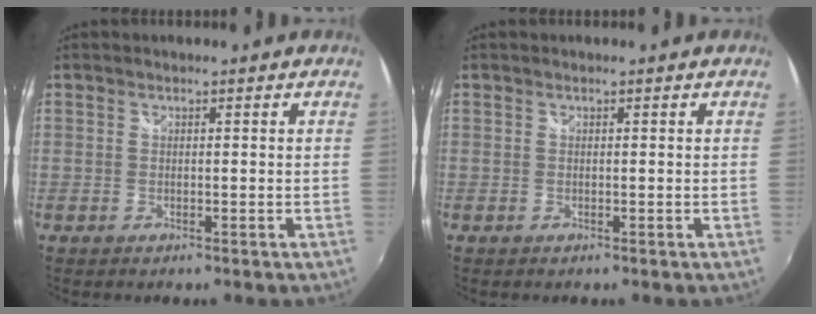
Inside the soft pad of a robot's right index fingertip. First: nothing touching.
{"total": 0.0}